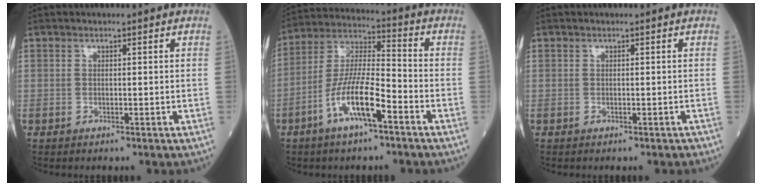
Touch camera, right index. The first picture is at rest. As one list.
[{"total": 11.0, "force": [-5.3, 1.9, 9.5], "torque": [-0.191, 0.002, -0.103]}, {"total": 0.7, "force": [-0.6, 0.2, 0.2], "torque": [-0.004, 0.000, -0.008]}]